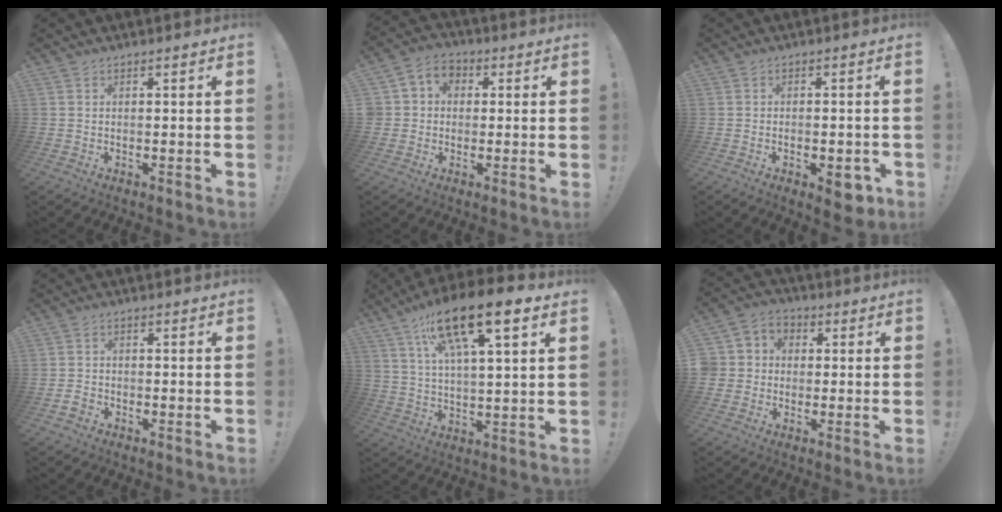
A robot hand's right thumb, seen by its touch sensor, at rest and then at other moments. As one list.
[{"total": 5.8, "force": [0.2, 5.4, 1.9], "torque": [-0.027, 0.007, 0.006]}, {"total": 5.3, "force": [-2.2, 2.7, 4.0], "torque": [-0.035, 0.007, -0.032]}, {"total": 2.6, "force": [-1.9, 1.3, 1.2], "torque": [-0.025, 0.006, -0.034]}, {"total": 17.2, "force": [9.8, 4.7, 13.3], "torque": [-0.217, -0.047, 0.156]}, {"total": 6.1, "force": [-1.1, 5.8, 1.6], "torque": [-0.024, 0.013, -0.020]}]